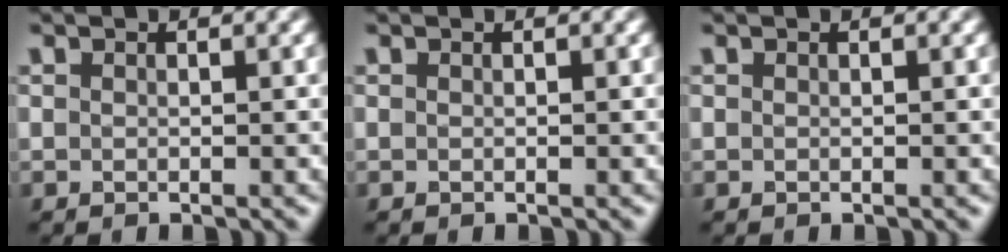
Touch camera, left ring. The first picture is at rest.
{"total": 0.0}
{"total": 0.0}